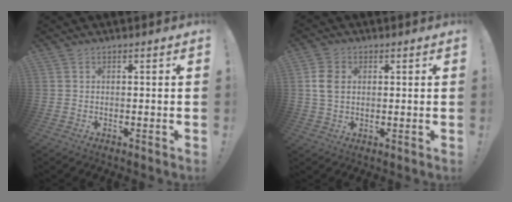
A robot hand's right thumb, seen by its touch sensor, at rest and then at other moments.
{"total": 6.5, "force": [1.0, 4.7, 4.4], "torque": [-0.087, 0.006, 0.019]}